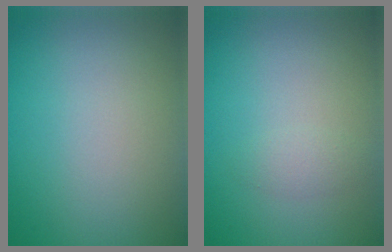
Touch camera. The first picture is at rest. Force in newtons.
{"total": 1.1, "press": 1.1, "slide": 0.0}